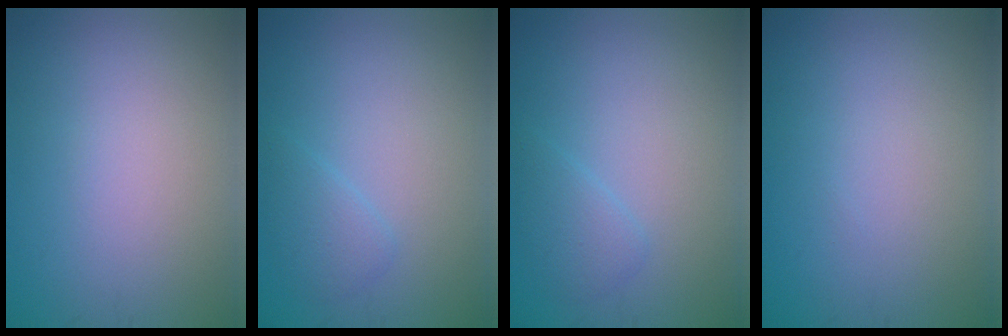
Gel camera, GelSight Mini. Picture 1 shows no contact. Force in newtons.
{"total": 1.7, "press": 1.7, "slide": 0.1}
{"total": 1.7, "press": 1.7, "slide": 0.1}
{"total": 0.0}